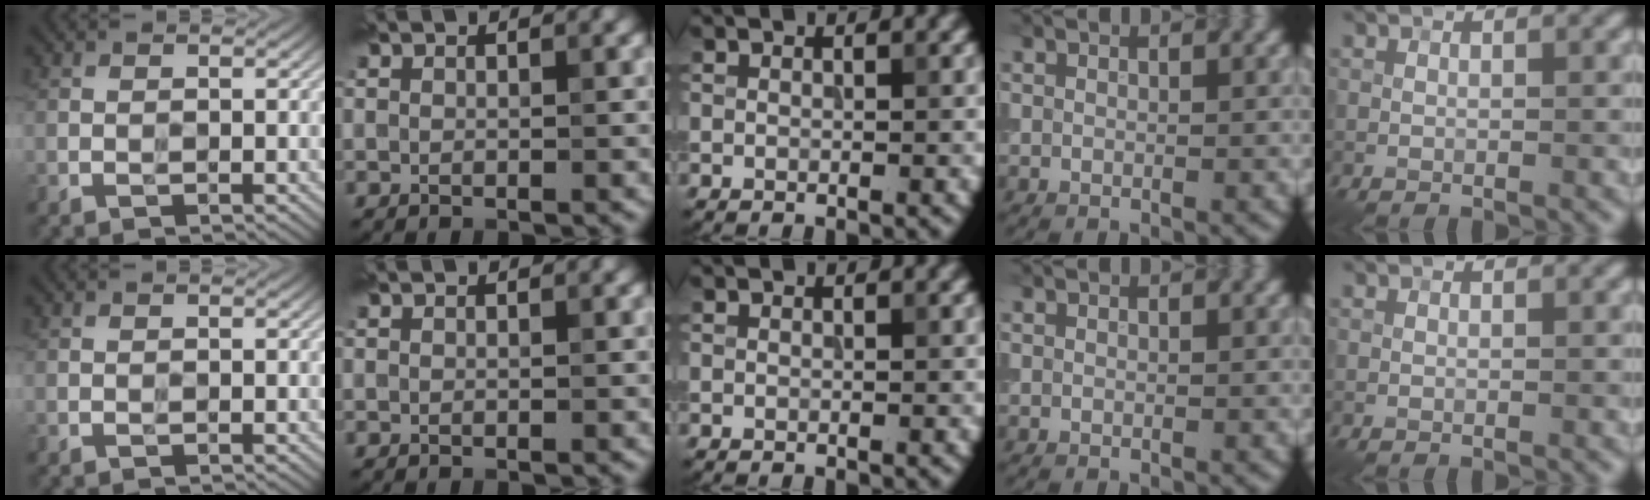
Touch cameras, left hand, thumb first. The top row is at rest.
{}